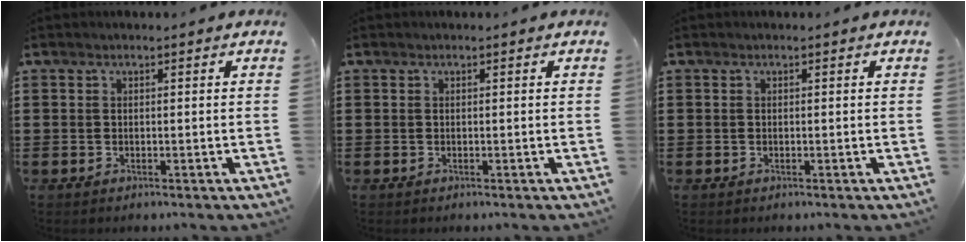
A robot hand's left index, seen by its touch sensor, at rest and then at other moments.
{"total": 0.0}
{"total": 0.0}